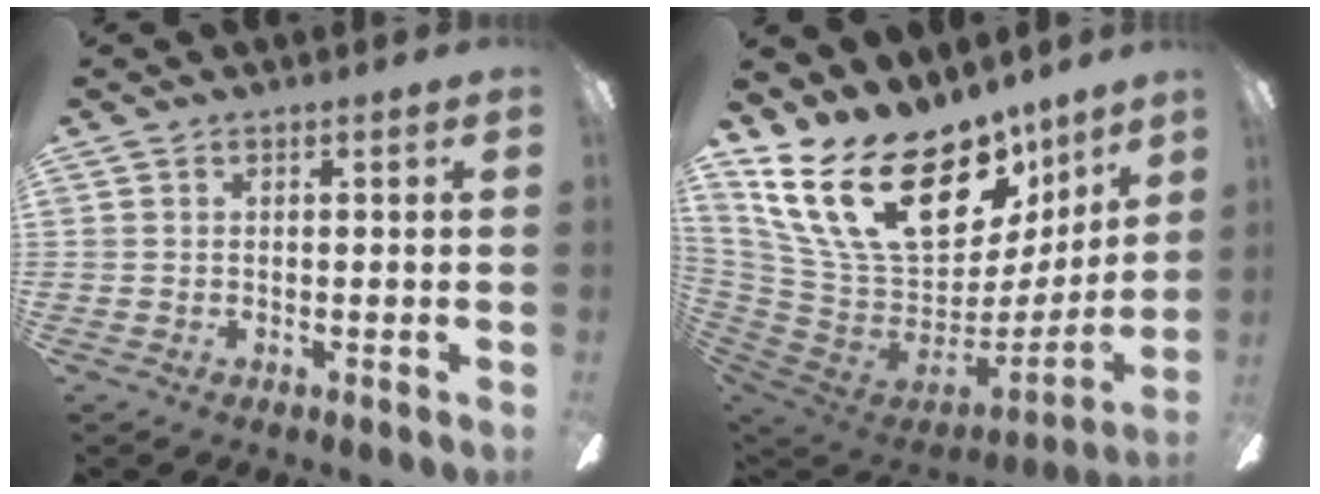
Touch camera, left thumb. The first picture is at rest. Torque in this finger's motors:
{"motor_torque": [1.54, -0.17, 1.30, -1.48, 0.18]}